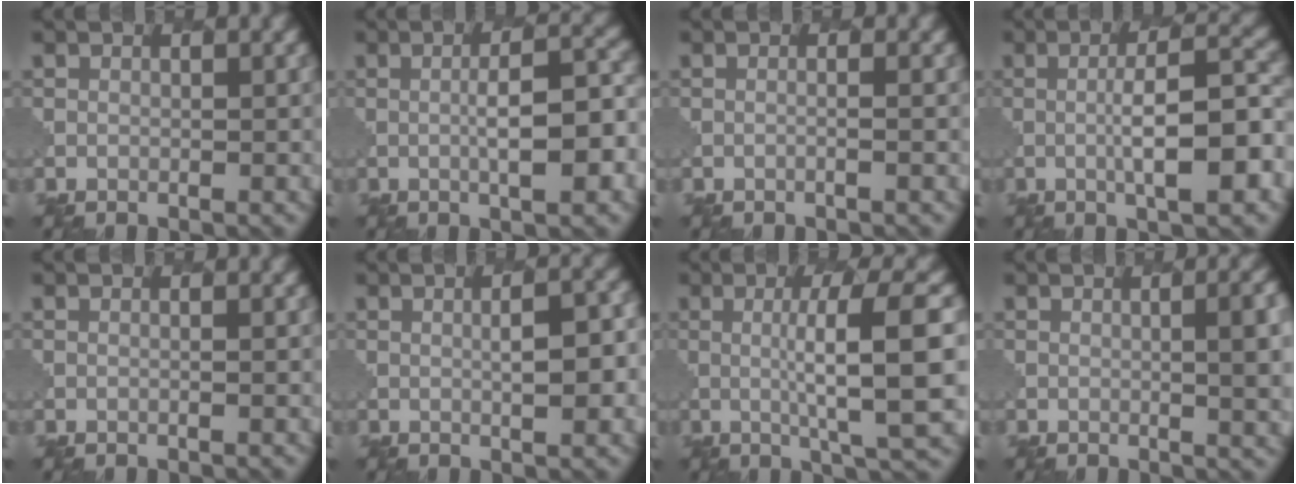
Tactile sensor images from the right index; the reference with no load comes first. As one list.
[{"total": 5.8, "force": [-0.4, 1.3, 5.6], "torque": [-0.087, 0.008, -0.010]}, {"total": 1.0, "force": [0.1, 0.2, 1.0], "torque": [-0.012, -0.001, -0.023]}, {"total": 7.3, "force": [-0.7, 1.5, 7.1], "torque": [-0.109, 0.009, -0.019]}, {"total": 0.5, "force": [0.3, 0.1, 0.4], "torque": [-0.004, 0.001, -0.010]}, {"total": 4.3, "force": [0.5, 1.0, 4.1], "torque": [-0.056, 0.007, 0.008]}, {"total": 9.6, "force": [0.8, 1.8, 9.4], "torque": [-0.126, 0.000, 0.009]}, {"total": 6.8, "force": [0.5, 2.7, 6.2], "torque": [-0.049, 0.006, 0.005]}]